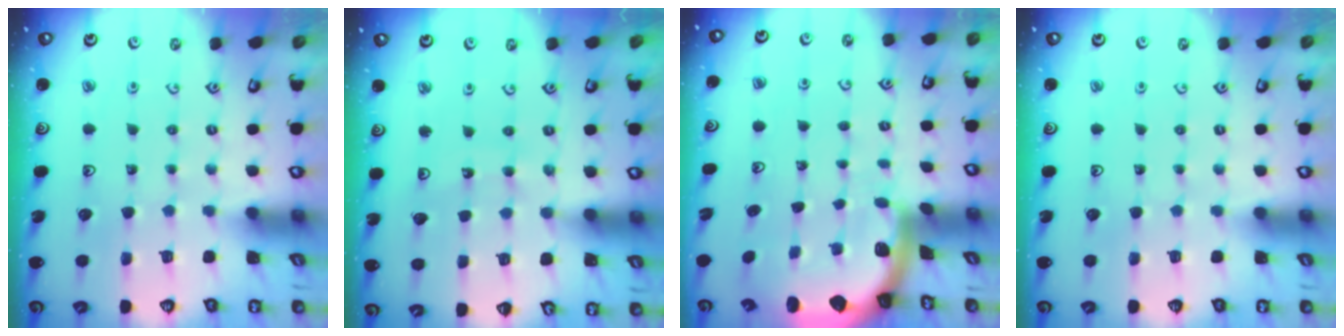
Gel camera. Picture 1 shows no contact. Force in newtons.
{"total": 8.1, "press": 8.1, "slide": 0.9}
{"total": 1.9, "press": 1.9, "slide": 0.3}
{"total": 0.0}